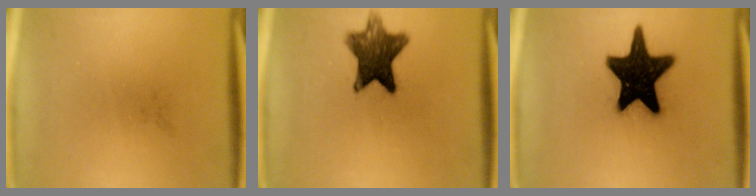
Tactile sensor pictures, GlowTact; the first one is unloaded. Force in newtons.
{"total": 10.0}
{"total": 19.9}